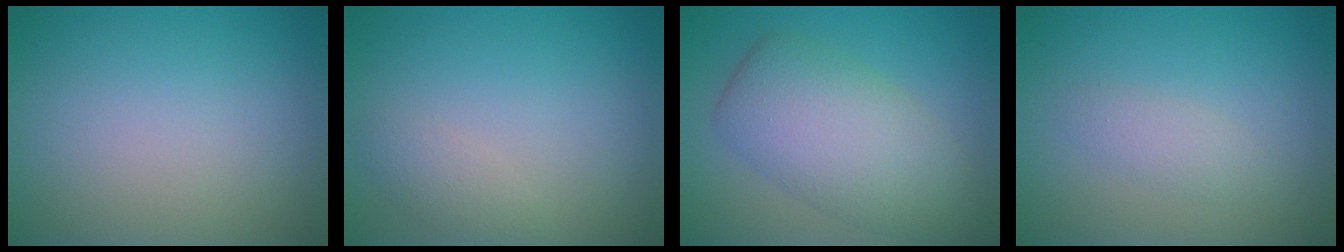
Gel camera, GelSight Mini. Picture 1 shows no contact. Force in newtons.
{"total": 1.4, "press": 1.4, "slide": 0.1}
{"total": 7.1, "press": 7.1, "slide": 0.3}
{"total": 1.4, "press": 1.4, "slide": 0.1}